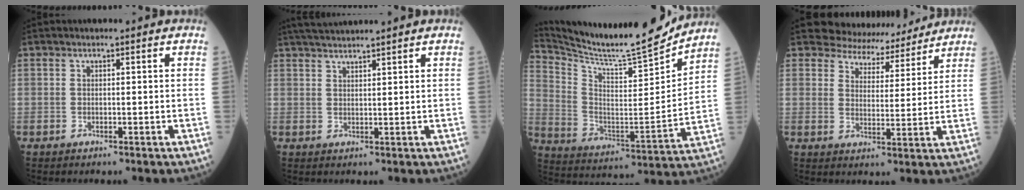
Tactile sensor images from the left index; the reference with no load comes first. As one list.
[{"total": 6.6, "force": [5.9, -0.8, 2.7], "torque": [-0.049, 0.028, 0.102]}, {"total": 19.2, "force": [18.2, 0.1, 6.3], "torque": [-0.136, -0.054, 0.293]}, {"total": 8.8, "force": [8.3, 2.8, 0.4], "torque": [-0.005, 0.003, 0.110]}]